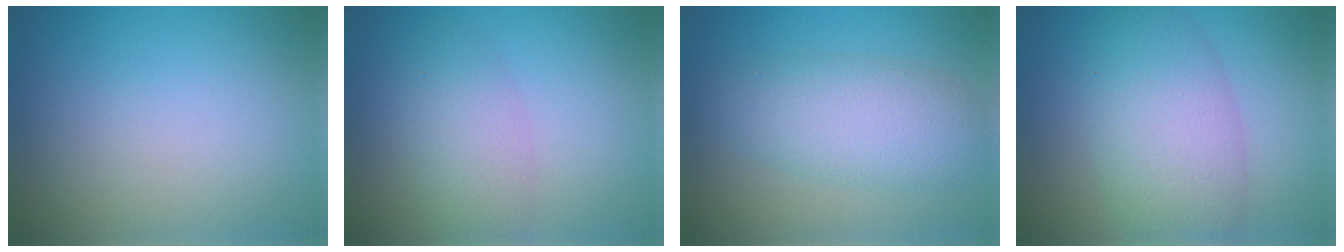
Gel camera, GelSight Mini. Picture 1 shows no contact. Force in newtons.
{"total": 3.2, "press": 3.2, "slide": 0.2}
{"total": 5.3, "press": 5.3, "slide": 0.3}
{"total": 5.1, "press": 5.0, "slide": 0.5}